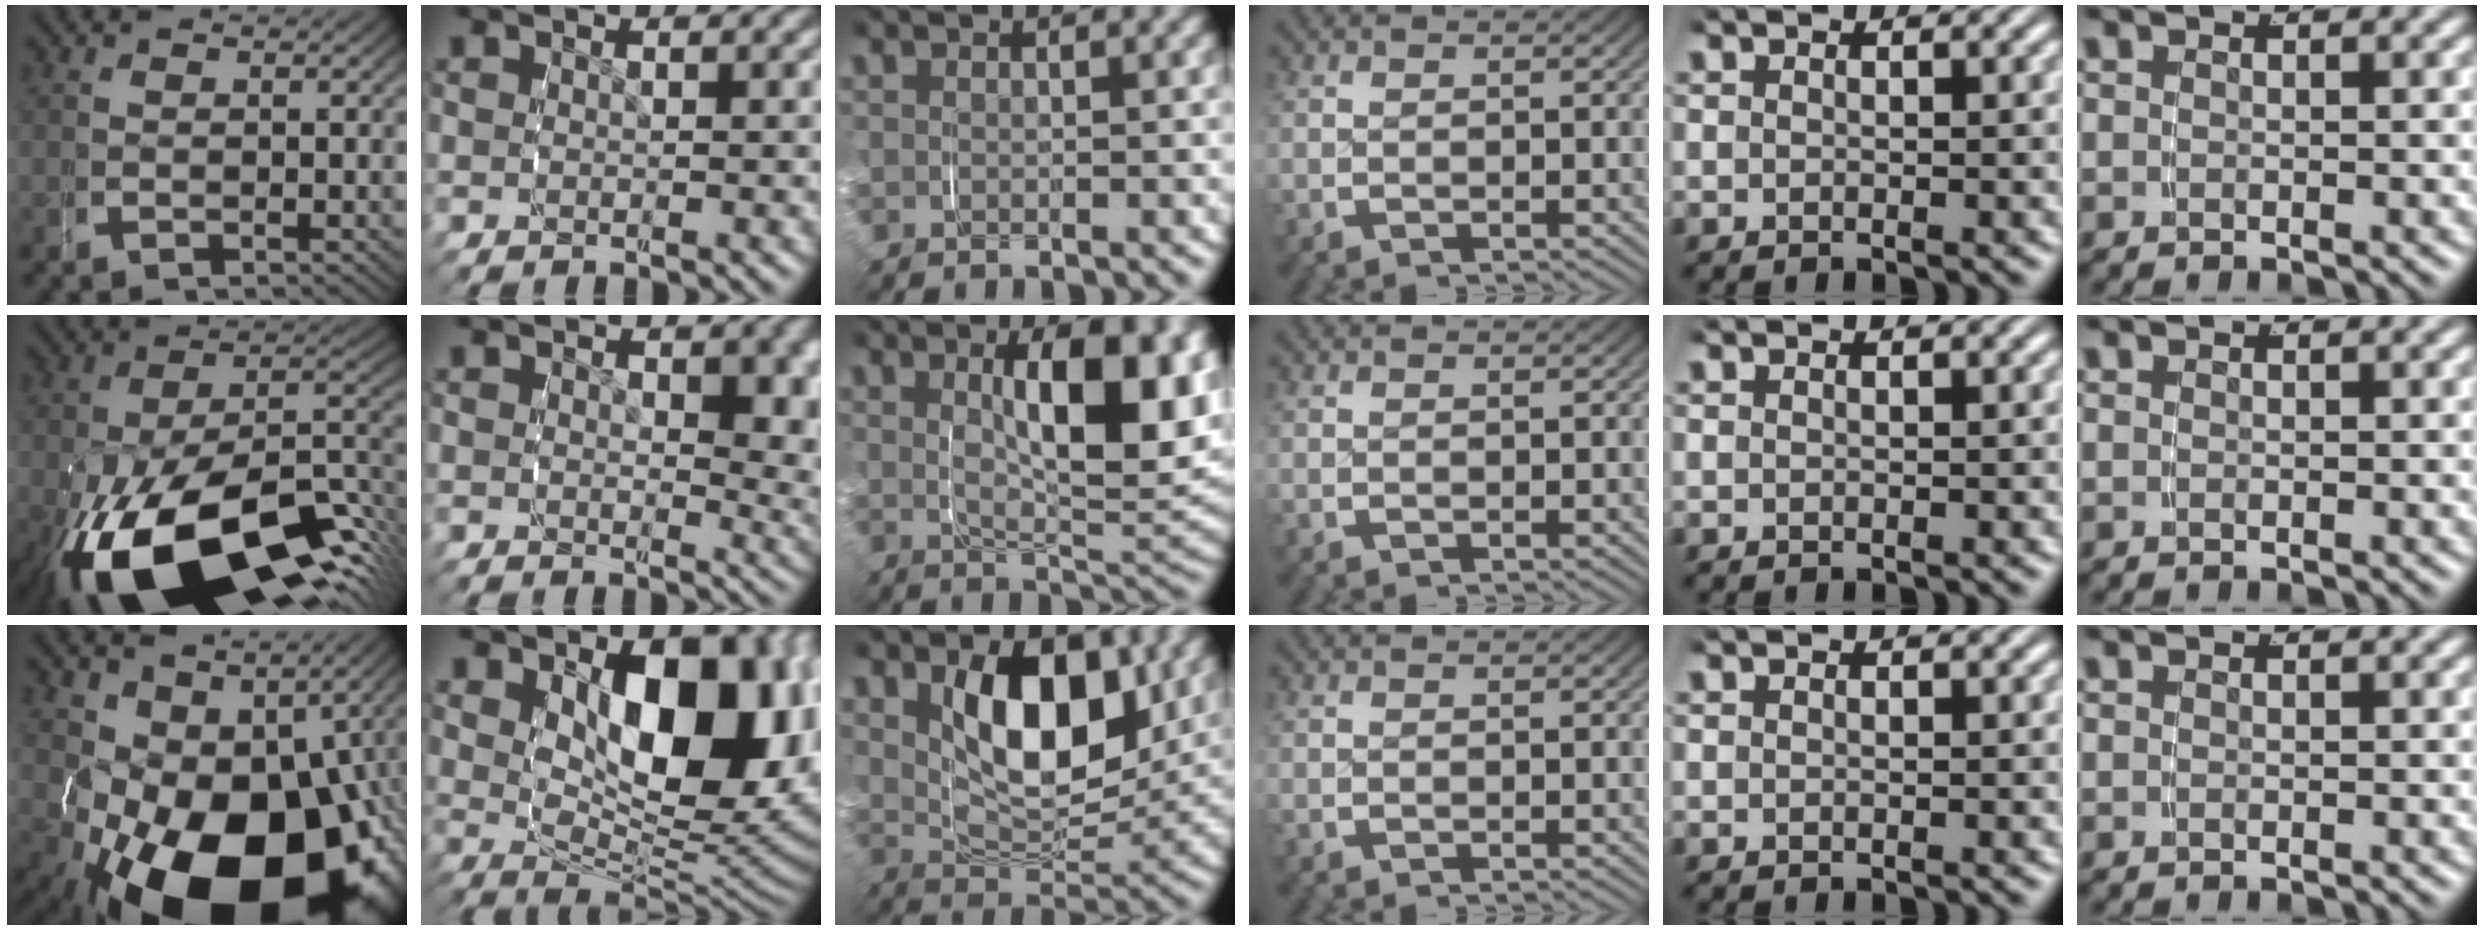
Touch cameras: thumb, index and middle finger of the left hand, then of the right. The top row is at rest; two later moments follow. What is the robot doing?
{"motion": "grasp_and_lifting", "object": "plastic wrap"}